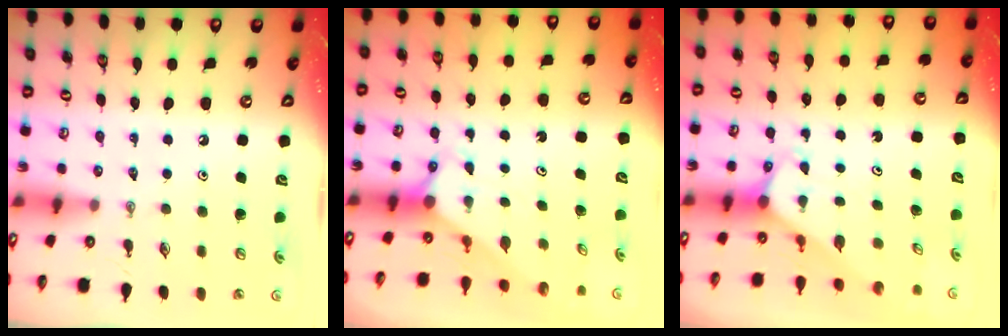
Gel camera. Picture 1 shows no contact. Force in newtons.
{"total": 2.8, "press": 2.8, "slide": 0.0}
{"total": 2.0, "press": 2.0, "slide": 0.1}